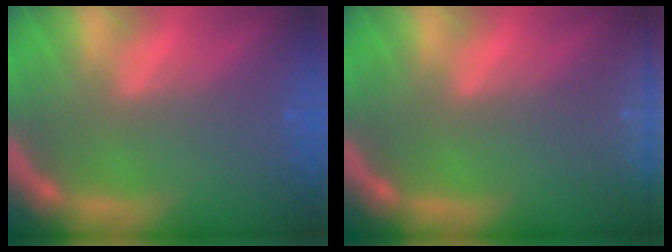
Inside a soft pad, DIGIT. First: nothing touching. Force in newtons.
{"total": 9.0}